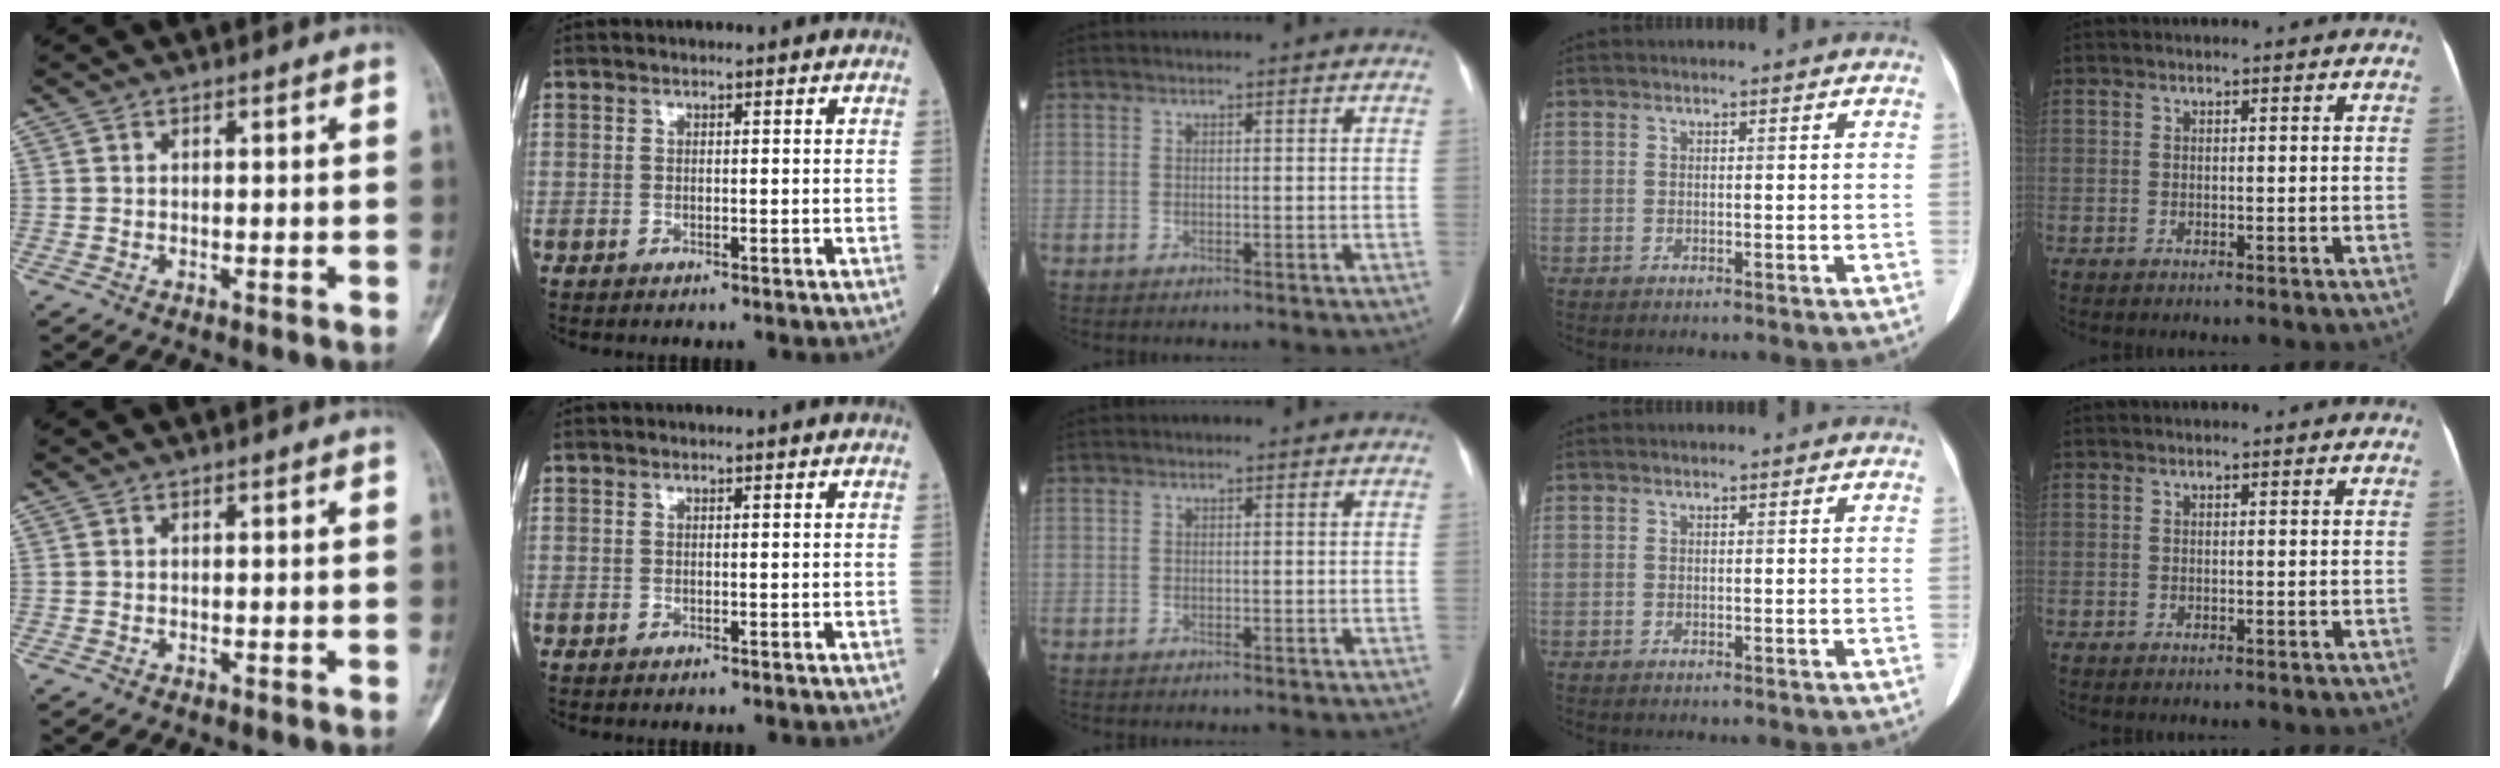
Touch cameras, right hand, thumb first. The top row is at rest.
{}